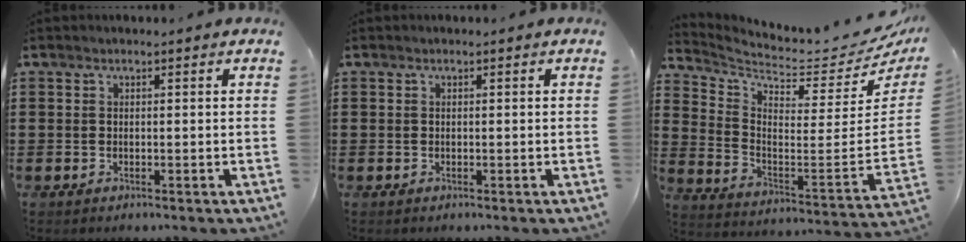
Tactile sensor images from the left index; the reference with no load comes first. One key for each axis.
{"total": 0.0}
{"total": 4.5, "fx": 4.0, "fy": 0.7, "fz": 1.9, "tx": -0.063, "ty": -0.054, "tz": 0.064}